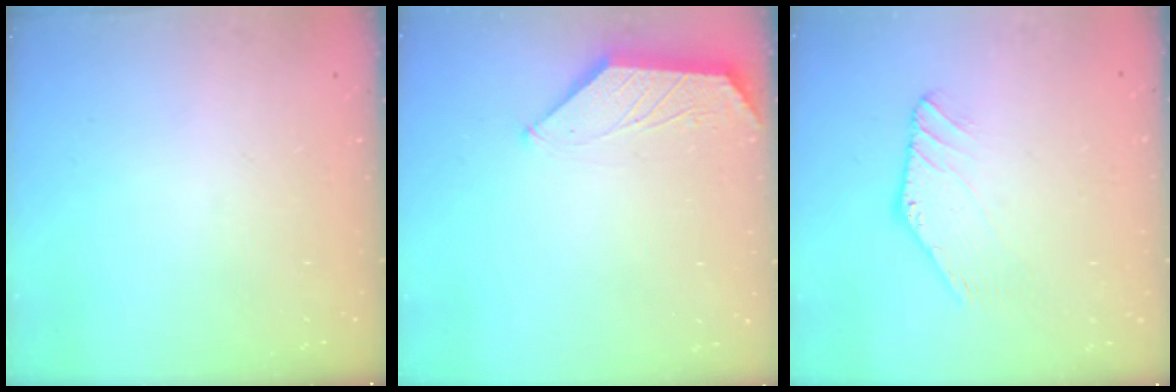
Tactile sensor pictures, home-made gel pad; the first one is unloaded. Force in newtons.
{"total": 0.8, "press": 0.7, "slide": 0.1}
{"total": 1.4, "press": 1.4, "slide": 0.0}